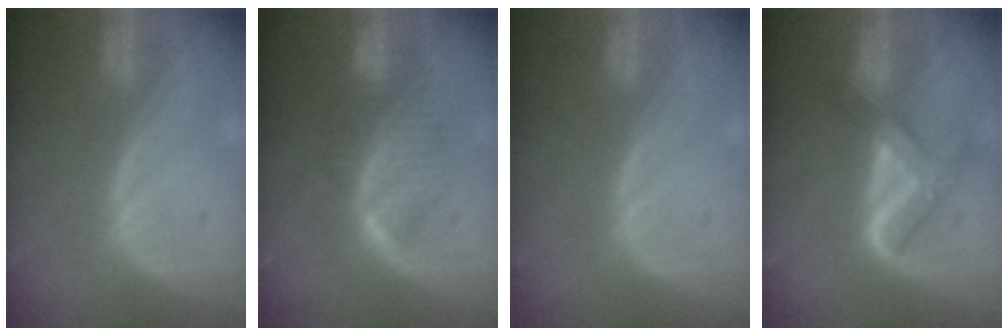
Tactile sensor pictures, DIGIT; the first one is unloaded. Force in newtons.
{"total": 6.5, "press": 6.4, "slide": 1.0}
{"total": 0.0}
{"total": 5.9, "press": 5.9, "slide": 0.2}